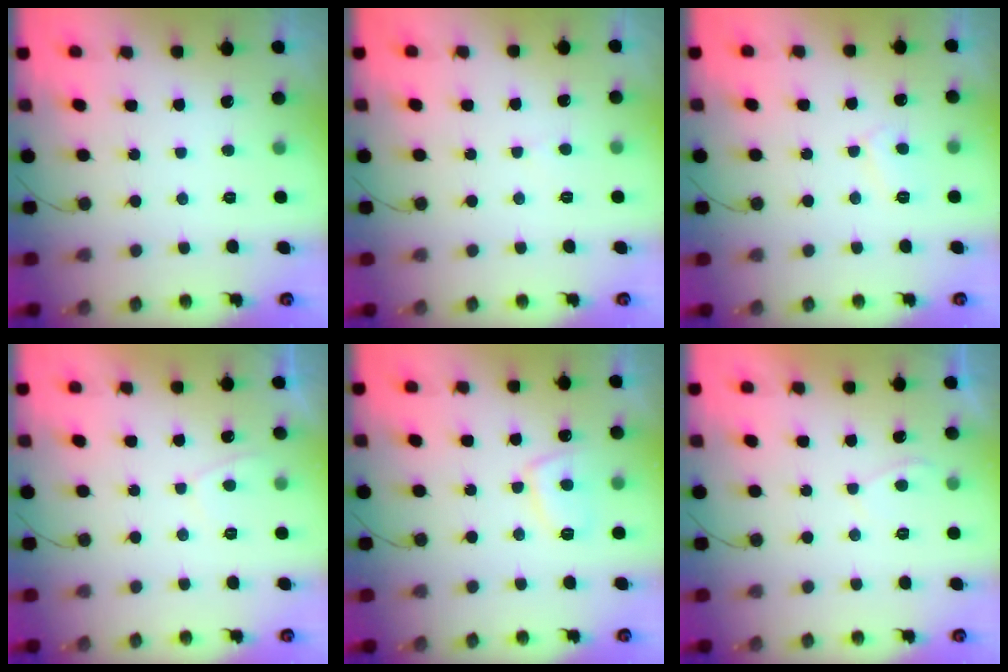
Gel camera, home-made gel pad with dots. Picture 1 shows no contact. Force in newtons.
{"total": 2.9, "press": 2.9, "slide": 0.4}
{"total": 5.5, "press": 5.5, "slide": 0.4}
{"total": 1.6, "press": 1.5, "slide": 0.6}
{"total": 6.7, "press": 6.6, "slide": 1.1}
{"total": 1.4, "press": 1.2, "slide": 0.6}